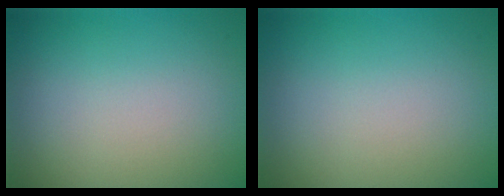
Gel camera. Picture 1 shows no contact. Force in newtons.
{"total": 0.0}